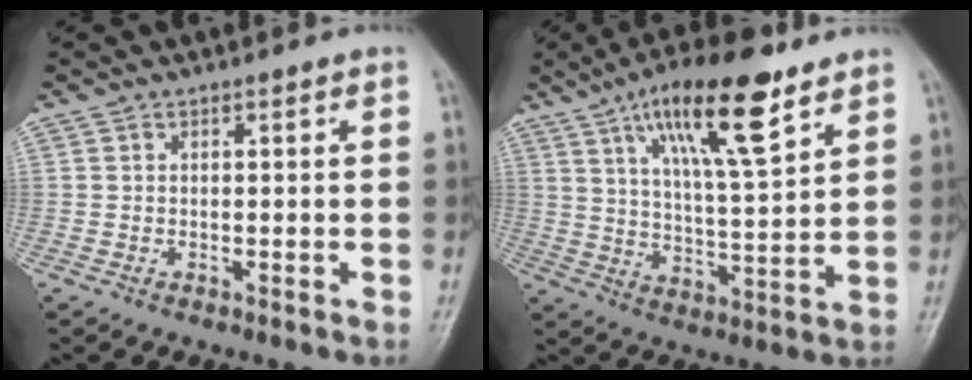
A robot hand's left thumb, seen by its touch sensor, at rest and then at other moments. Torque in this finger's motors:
{"motor_torque": [0.65, 0.58, 1.64, -1.13, 0.17]}